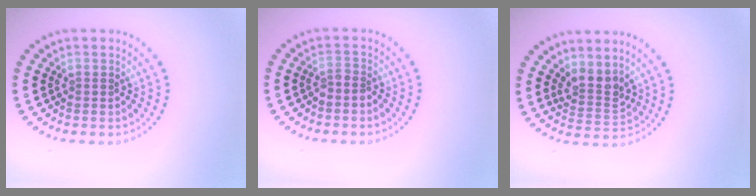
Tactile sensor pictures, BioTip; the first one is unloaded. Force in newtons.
{"total": 1.0, "press": 0.7, "slide": 0.7}
{"total": 2.6, "press": 1.9, "slide": 1.7}